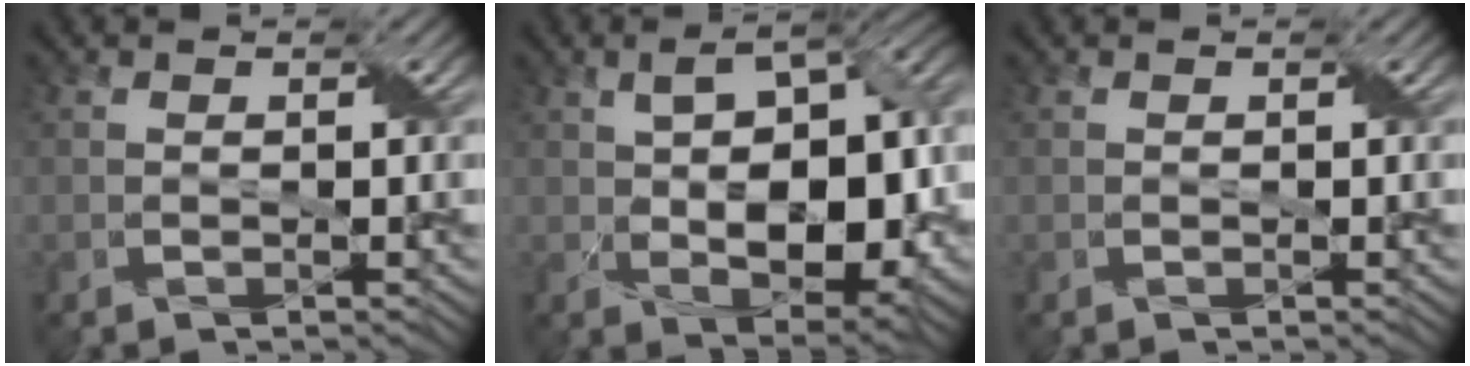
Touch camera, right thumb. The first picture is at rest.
{"total": 13.8, "force": [-0.6, 7.3, 11.7], "torque": [-0.184, 0.002, -0.002]}
{"total": 0.0}